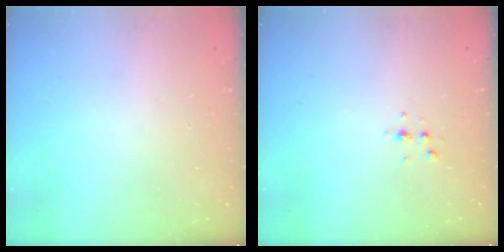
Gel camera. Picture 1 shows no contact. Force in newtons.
{"total": 3.7, "press": 3.2, "slide": 1.7}